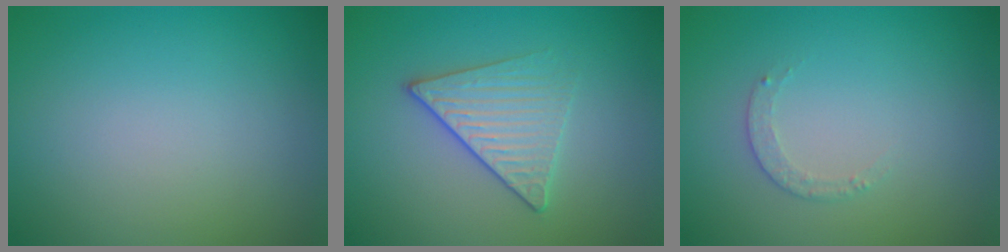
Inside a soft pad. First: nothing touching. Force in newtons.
{"total": 3.1, "press": 2.9, "slide": 1.2}
{"total": 0.8, "press": 0.6, "slide": 0.6}